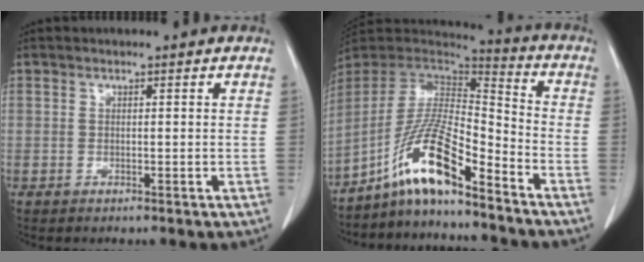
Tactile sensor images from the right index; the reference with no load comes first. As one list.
[{"total": 13.1, "force": [-9.0, 1.4, 9.3], "torque": [-0.182, 0.009, -0.166]}]